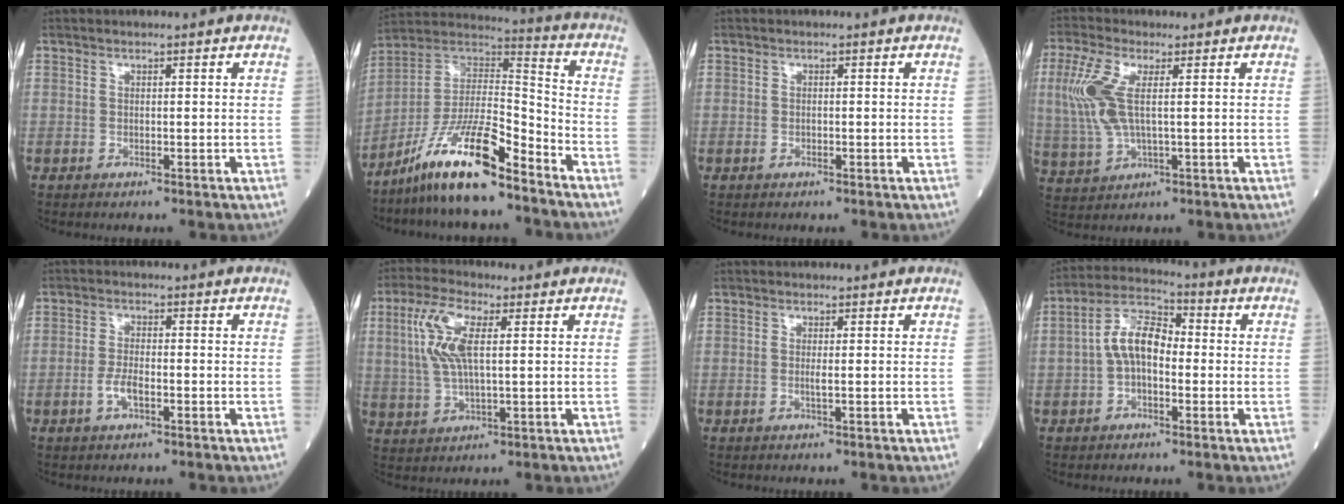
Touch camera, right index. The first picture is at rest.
{"total": 15.4, "force": [-11.0, 2.0, 10.6], "torque": [-0.197, 0.011, -0.196]}
{"total": 0.5, "force": [-0.2, 0.3, 0.4], "torque": [-0.009, 0.000, -0.004]}
{"total": 8.3, "force": [1.3, 2.9, 7.6], "torque": [-0.203, 0.004, 0.028]}
{"total": 3.4, "force": [-1.3, 1.1, 2.9], "torque": [-0.060, 0.001, -0.026]}
{"total": 8.6, "force": [2.0, 2.6, 8.0], "torque": [-0.184, 0.012, 0.042]}
{"total": 1.1, "force": [-0.2, -0.1, 1.0], "torque": [-0.024, -0.003, -0.005]}
{"total": 7.8, "force": [-0.6, 4.0, 6.7], "torque": [-0.137, 0.031, -0.018]}